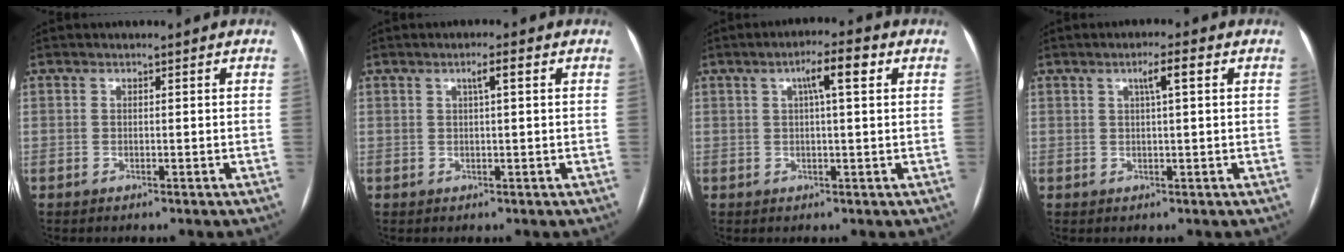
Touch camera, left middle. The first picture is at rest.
{"total": 2.0, "force": [0.7, 0.0, 1.9], "torque": [-0.033, 0.005, 0.012]}
{"total": 5.1, "force": [1.7, 0.5, 4.8], "torque": [-0.080, 0.013, 0.026]}
{"total": 3.0, "force": [1.0, 0.1, 2.8], "torque": [-0.047, 0.007, 0.017]}